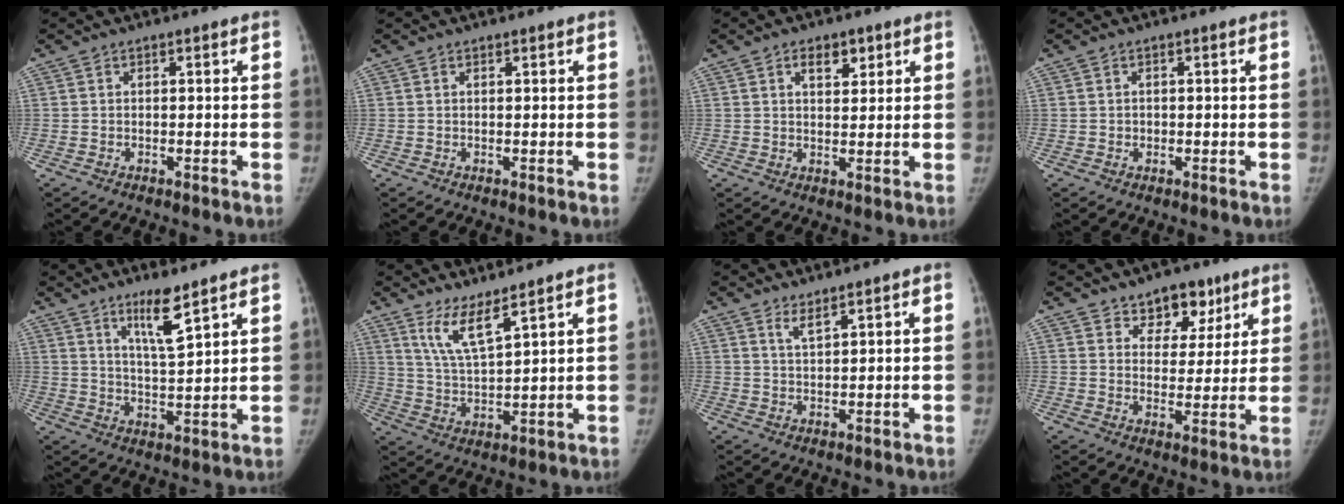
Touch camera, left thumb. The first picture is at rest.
{"total": 0.0}
{"total": 4.7, "force": [2.5, 2.7, 3.0], "torque": [-0.024, -0.011, 0.037]}
{"total": 0.8, "force": [-0.1, 0.8, 0.1], "torque": [0.002, 0.003, -0.001]}
{"total": 7.8, "force": [5.2, 1.1, 5.7], "torque": [-0.097, -0.041, 0.097]}
{"total": 6.9, "force": [5.1, 1.0, 4.6], "torque": [-0.088, -0.047, 0.109]}
{"total": 2.3, "force": [1.8, 0.3, 1.4], "torque": [-0.027, -0.016, 0.039]}
{"total": 8.3, "force": [5.6, 5.5, 2.8], "torque": [0.003, -0.027, 0.086]}